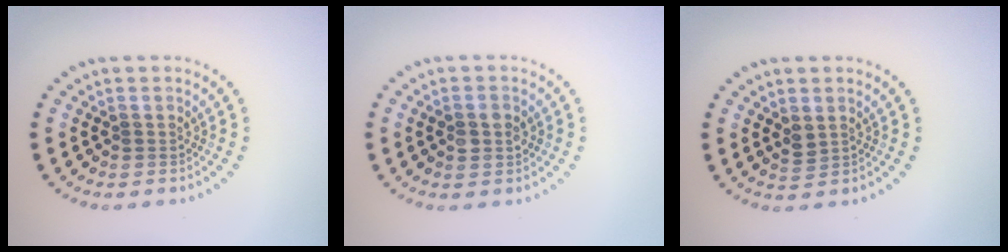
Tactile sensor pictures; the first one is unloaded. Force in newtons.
{"total": 2.2, "press": 2.2, "slide": 0.2}
{"total": 1.0, "press": 0.9, "slide": 0.4}